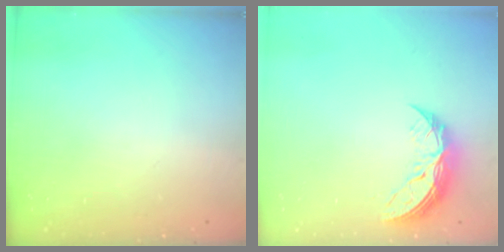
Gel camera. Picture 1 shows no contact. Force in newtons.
{"total": 9.3, "press": 9.3, "slide": 0.5}